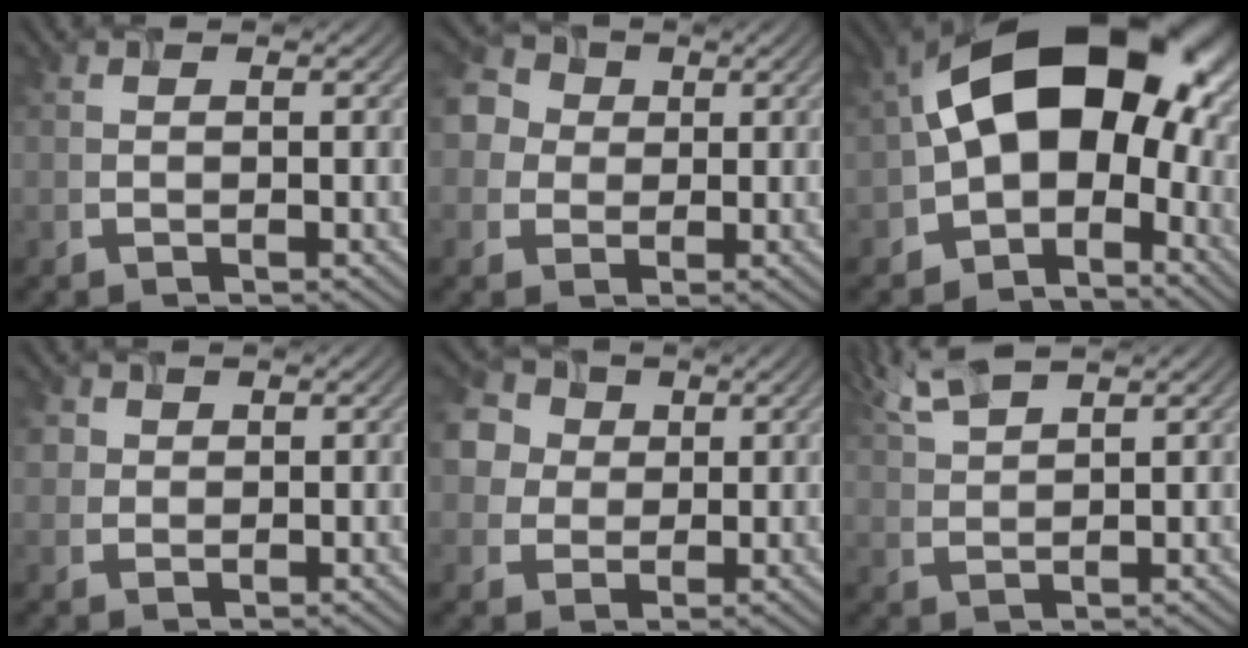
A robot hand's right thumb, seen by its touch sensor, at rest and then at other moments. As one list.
[{"total": 8.2, "force": [2.0, 6.8, 4.0], "torque": [-0.124, 0.045, 0.027]}, {"total": 16.5, "force": [-0.7, 10.7, 12.5], "torque": [-0.186, 0.005, -0.011]}, {"total": 2.6, "force": [0.8, 2.3, 0.9], "torque": [-0.032, 0.011, 0.026]}, {"total": 10.0, "force": [3.3, 8.1, 4.9], "torque": [-0.158, 0.047, 0.061]}, {"total": 4.8, "force": [3.5, 1.0, 3.1], "torque": [-0.080, 0.021, 0.087]}]